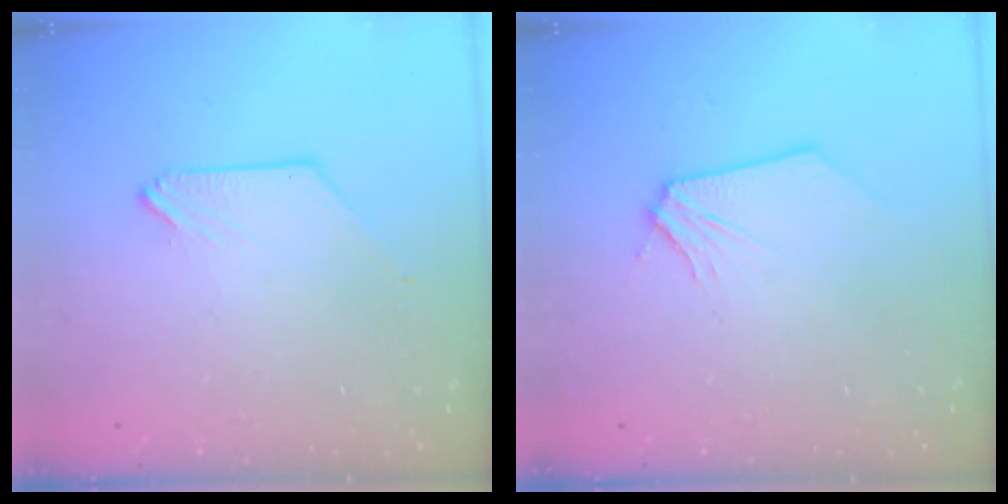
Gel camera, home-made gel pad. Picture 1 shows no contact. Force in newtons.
{"total": 0.0}